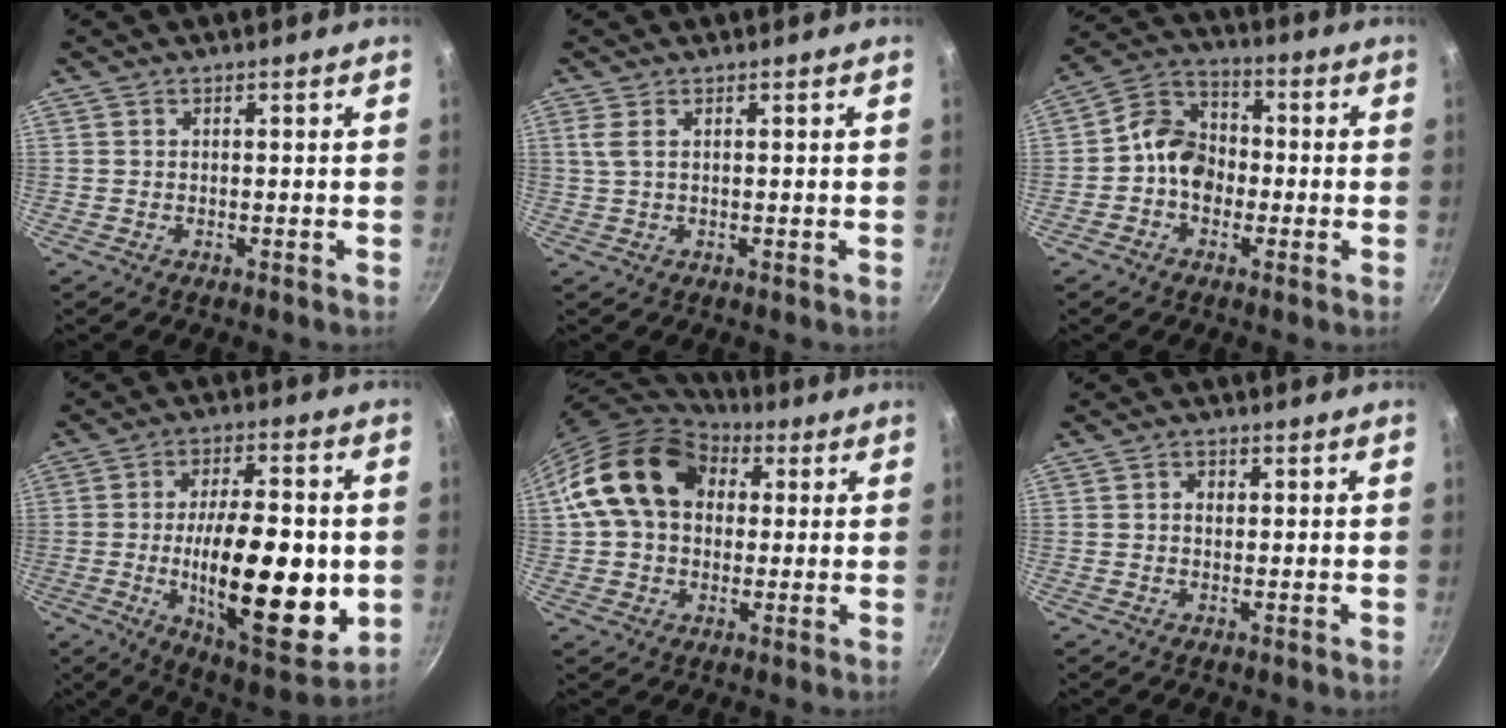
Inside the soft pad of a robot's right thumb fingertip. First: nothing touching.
{"total": 2.1, "force": [0.7, 0.6, 1.9], "torque": [-0.043, 0.000, 0.015]}
{"total": 6.3, "force": [1.7, 3.2, 5.1], "torque": [-0.092, -0.009, 0.036]}
{"total": 24.4, "force": [-3.0, 9.5, 22.2], "torque": [-0.323, -0.011, -0.044]}
{"total": 17.3, "force": [4.1, 12.9, 10.8], "torque": [-0.166, 0.028, 0.062]}
{"total": 2.1, "force": [0.2, 1.6, 1.3], "torque": [-0.013, 0.003, 0.001]}